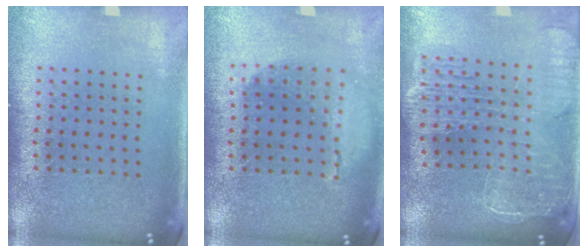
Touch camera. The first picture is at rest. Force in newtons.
{"total": 1.2, "press": 1.2, "slide": 0.3}
{"total": 2.5, "press": 2.2, "slide": 1.2}